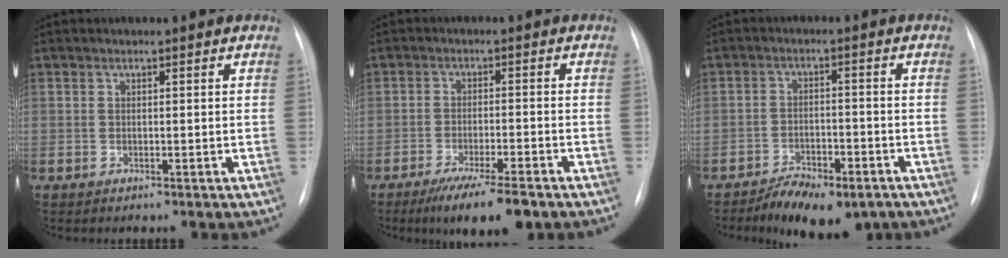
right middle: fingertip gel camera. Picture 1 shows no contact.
{"total": 9.1, "force": [-6.5, 1.0, 6.3], "torque": [-0.097, -0.019, -0.101]}
{"total": 9.5, "force": [-7.0, 3.8, 5.1], "torque": [-0.072, 0.003, -0.107]}